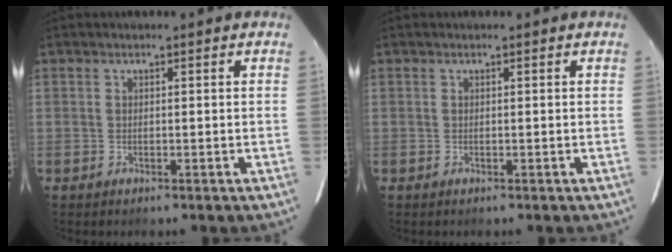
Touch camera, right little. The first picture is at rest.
{"total": 0.0}